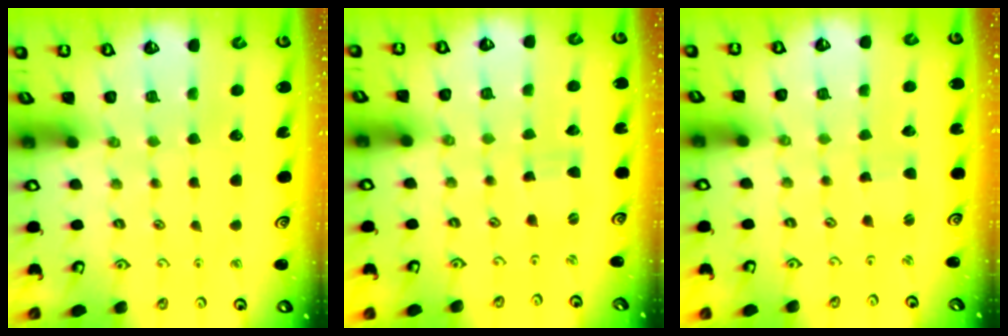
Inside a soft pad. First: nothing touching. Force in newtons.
{"total": 0.0}
{"total": 0.0}